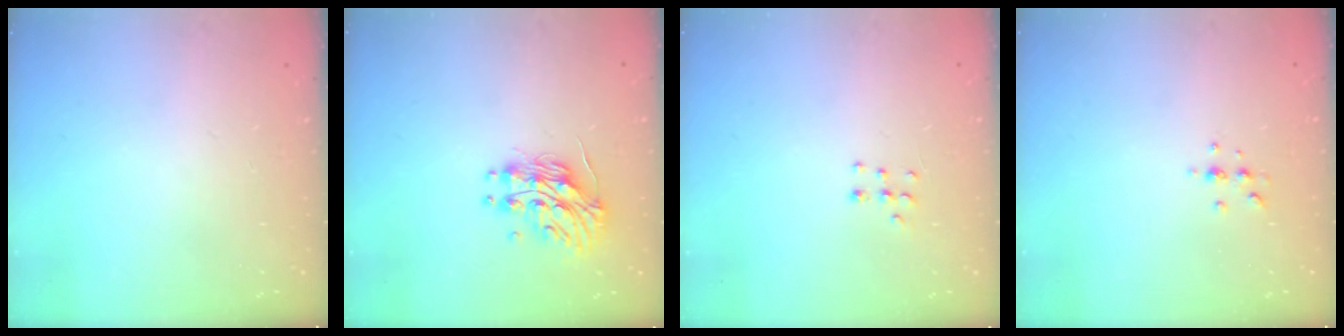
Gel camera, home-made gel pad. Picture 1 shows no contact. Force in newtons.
{"total": 14.0, "press": 13.9, "slide": 0.8}
{"total": 4.4, "press": 4.3, "slide": 0.9}
{"total": 4.1, "press": 3.7, "slide": 1.7}